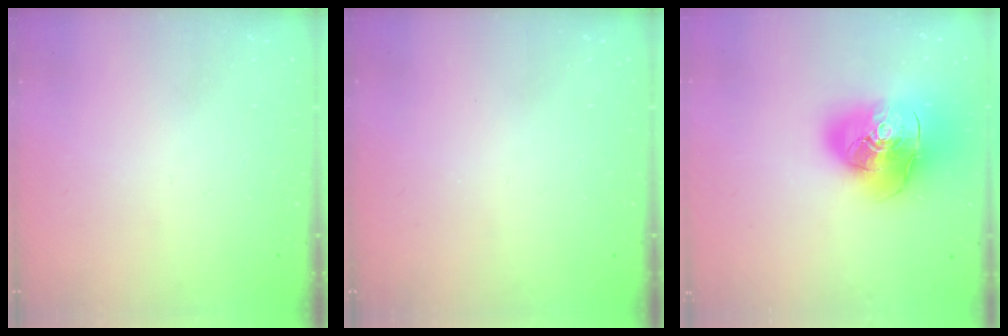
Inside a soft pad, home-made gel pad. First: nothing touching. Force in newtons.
{"total": 0.0}
{"total": 22.5, "press": 22.3, "slide": 3.4}